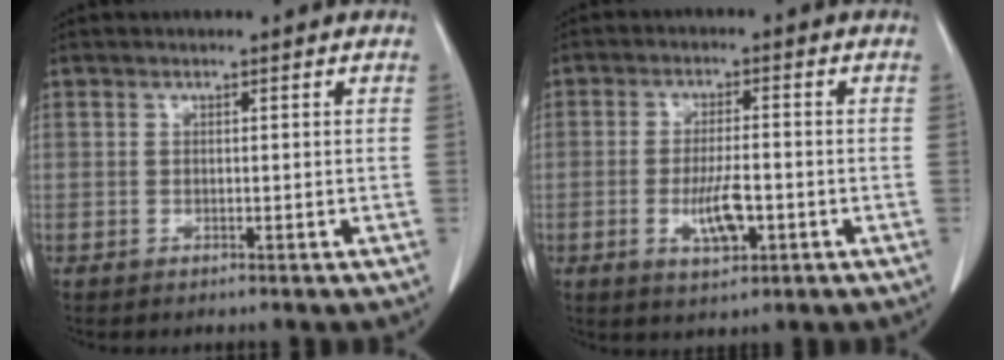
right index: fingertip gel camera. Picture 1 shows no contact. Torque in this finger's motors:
{"motor_torque": [0.03, -0.02, -0.01, 0.01]}